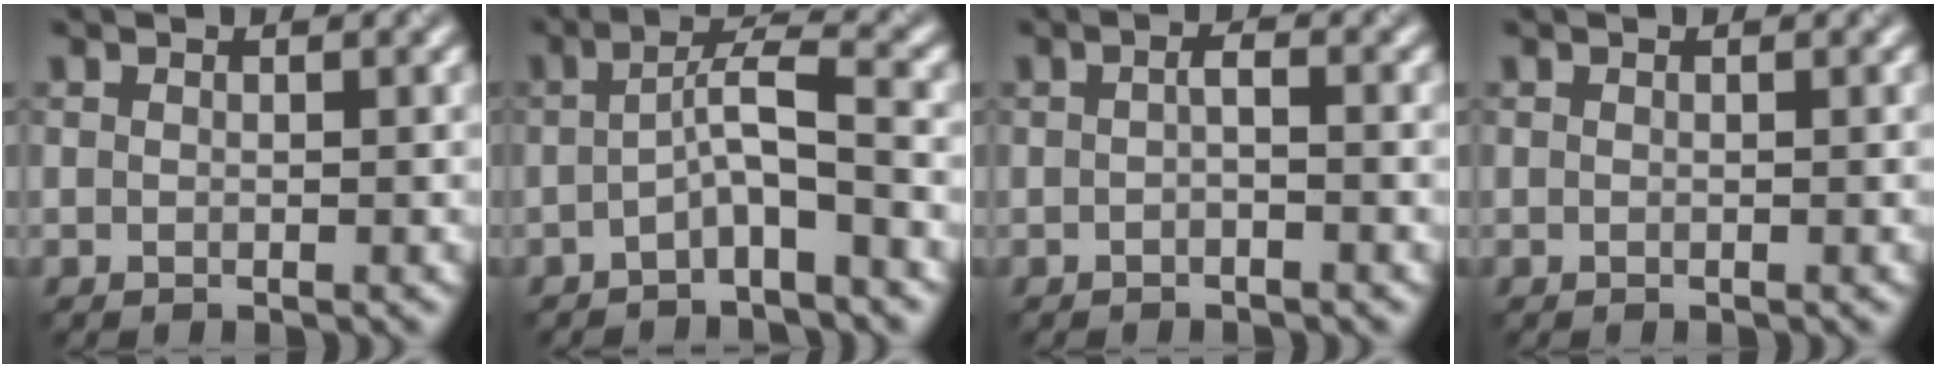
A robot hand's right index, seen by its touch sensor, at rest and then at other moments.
{"total": 3.2, "force": [-1.2, 0.4, 3.0], "torque": [-0.053, 0.017, -0.029]}
{"total": 1.0, "force": [-0.4, 0.2, 0.9], "torque": [-0.017, 0.001, -0.007]}
{"total": 0.0}